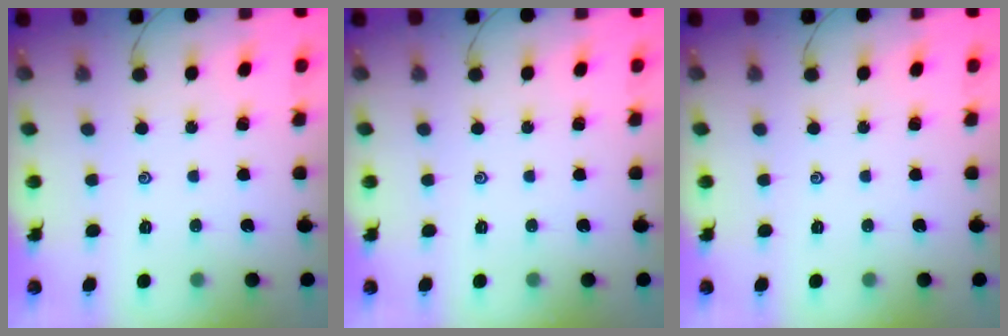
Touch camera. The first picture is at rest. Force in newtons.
{"total": 0.0}
{"total": 0.0}